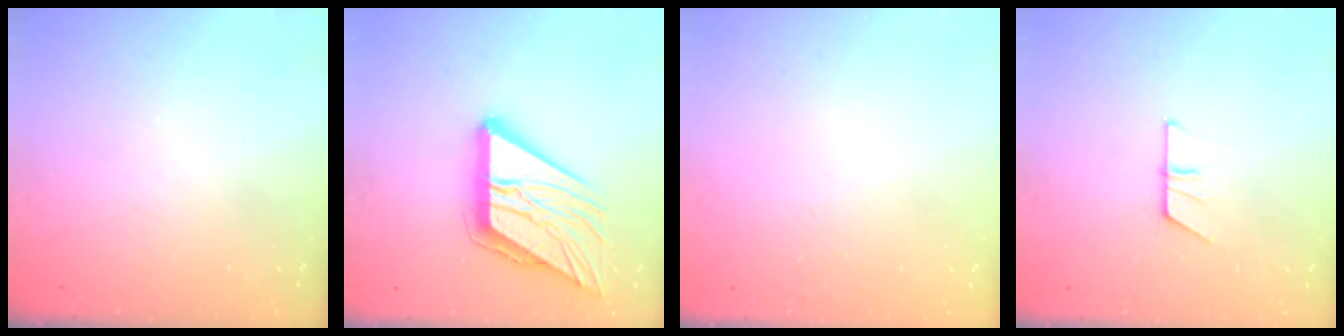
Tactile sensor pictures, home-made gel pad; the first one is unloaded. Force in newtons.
{"total": 17.6, "press": 17.5, "slide": 2.0}
{"total": 1.5, "press": 1.5, "slide": 0.1}
{"total": 5.1, "press": 5.1, "slide": 0.4}